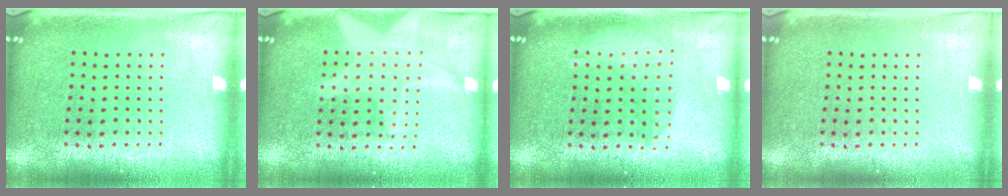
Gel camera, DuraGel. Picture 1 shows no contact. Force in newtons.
{"total": 3.0, "press": 3.0, "slide": 0.4}
{"total": 1.4, "press": 1.4, "slide": 0.4}
{"total": 0.0}